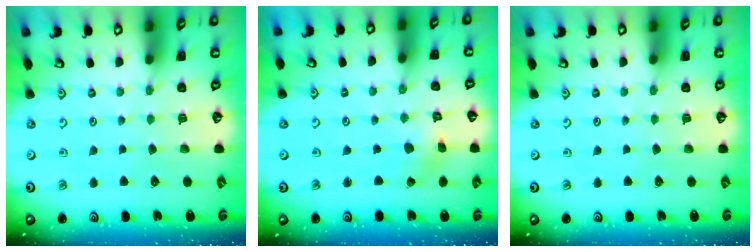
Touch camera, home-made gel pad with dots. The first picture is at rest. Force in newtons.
{"total": 1.3, "press": 1.3, "slide": 0.2}
{"total": 0.0}